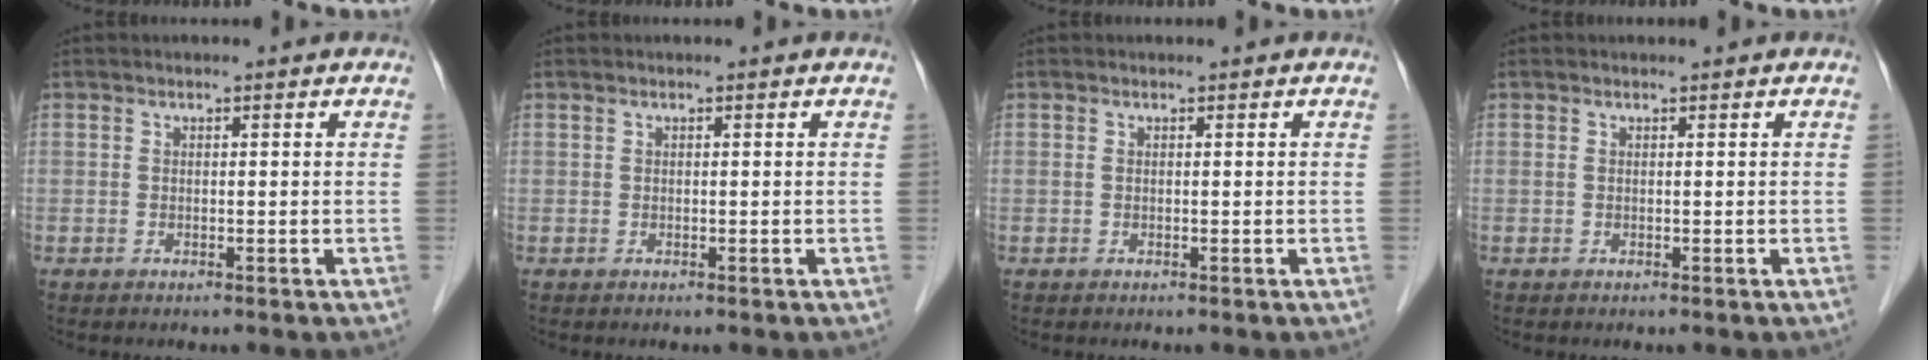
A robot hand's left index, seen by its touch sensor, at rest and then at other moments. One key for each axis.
{"total": 0.0}
{"total": 0.0}
{"total": 0.0}